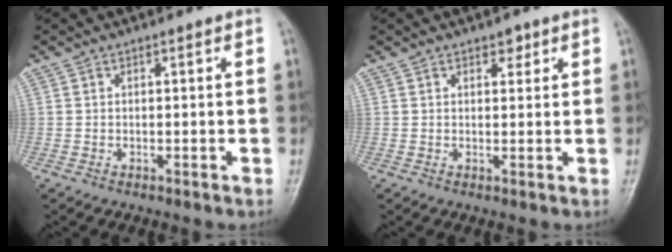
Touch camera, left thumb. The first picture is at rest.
{"total": 2.0, "force": [1.3, 1.2, 1.0], "torque": [0.001, -0.005, 0.015]}